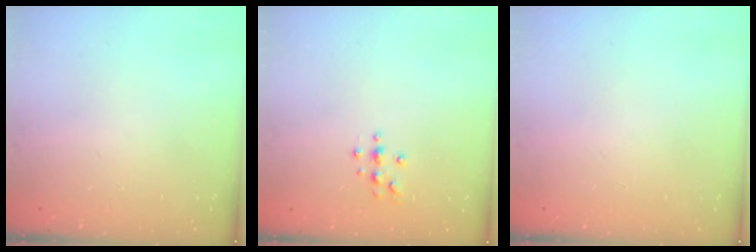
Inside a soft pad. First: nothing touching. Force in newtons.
{"total": 4.2, "press": 4.2, "slide": 0.5}
{"total": 0.0}